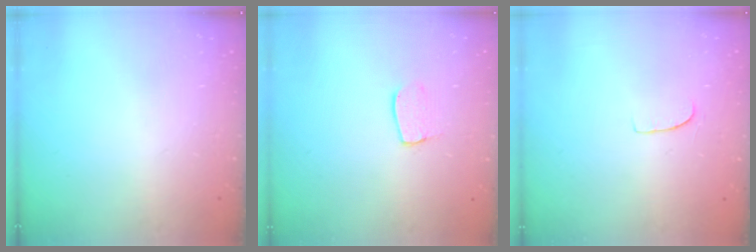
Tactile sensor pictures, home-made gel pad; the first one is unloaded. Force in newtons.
{"total": 6.5, "press": 6.5, "slide": 0.4}
{"total": 5.8, "press": 5.8, "slide": 0.3}